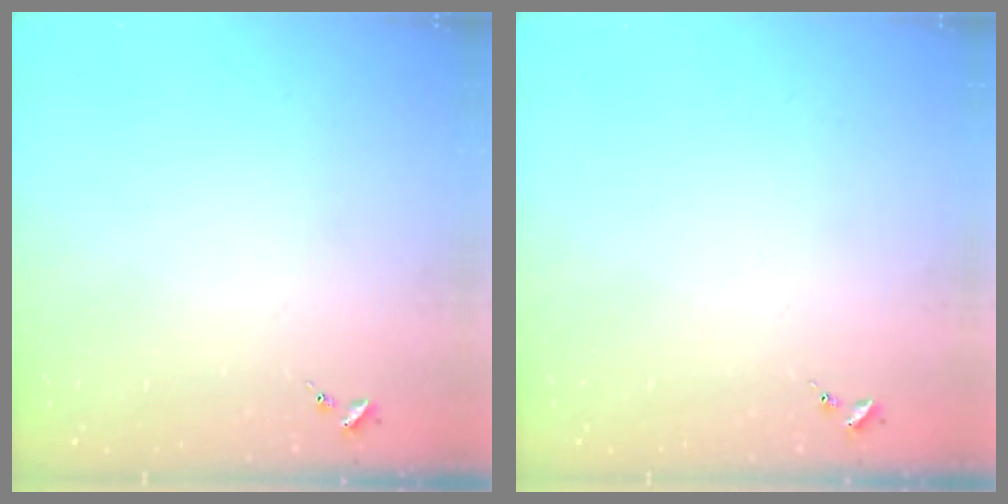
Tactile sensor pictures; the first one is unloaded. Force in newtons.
{"total": 0.0}